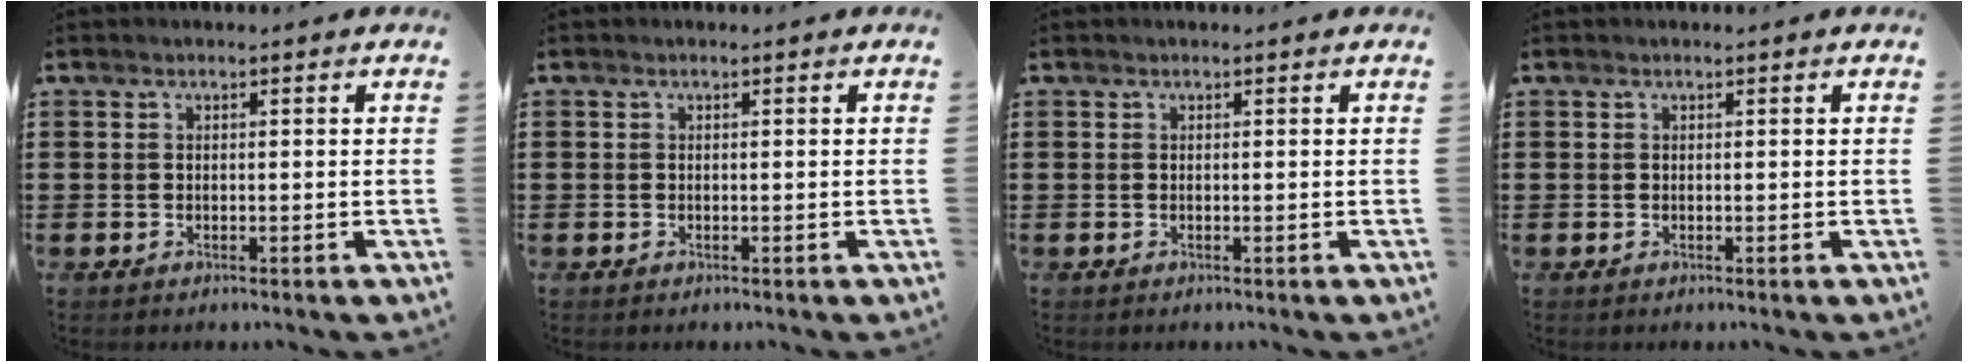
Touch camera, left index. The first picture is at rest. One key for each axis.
{"total": 0.0}
{"total": 0.0}
{"total": 0.0}